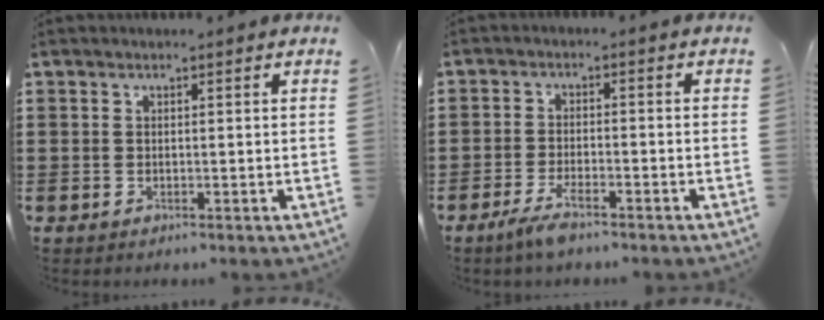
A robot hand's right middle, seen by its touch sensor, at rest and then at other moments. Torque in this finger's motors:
{"motor_torque": [2.14, 0.00, 0.00, -0.01]}